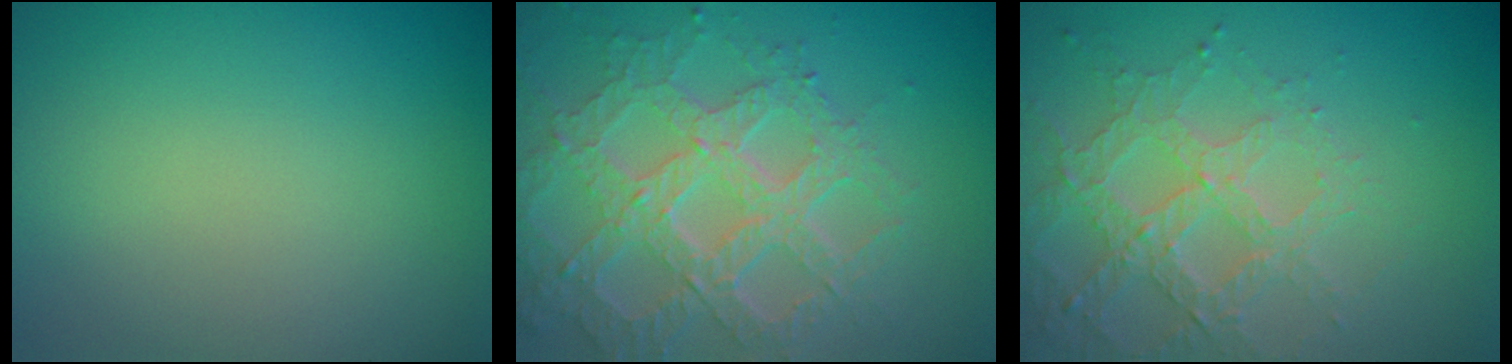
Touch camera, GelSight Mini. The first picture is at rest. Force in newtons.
{"total": 7.1, "press": 5.2, "slide": 4.9}
{"total": 3.4, "press": 3.4, "slide": 0.6}